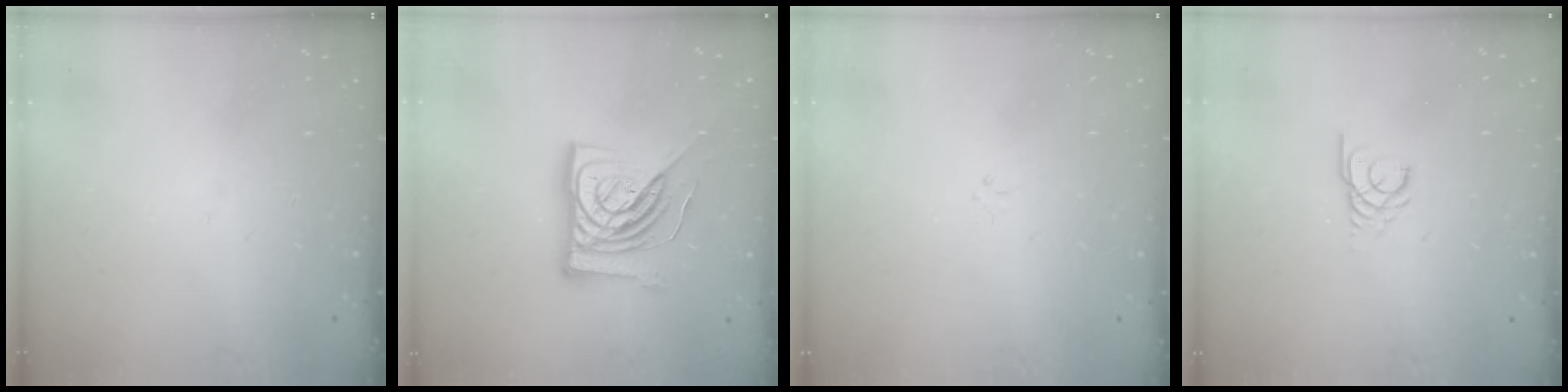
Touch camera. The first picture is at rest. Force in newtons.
{"total": 15.7, "press": 15.7, "slide": 1.5}
{"total": 0.0}
{"total": 3.0, "press": 3.0, "slide": 0.3}